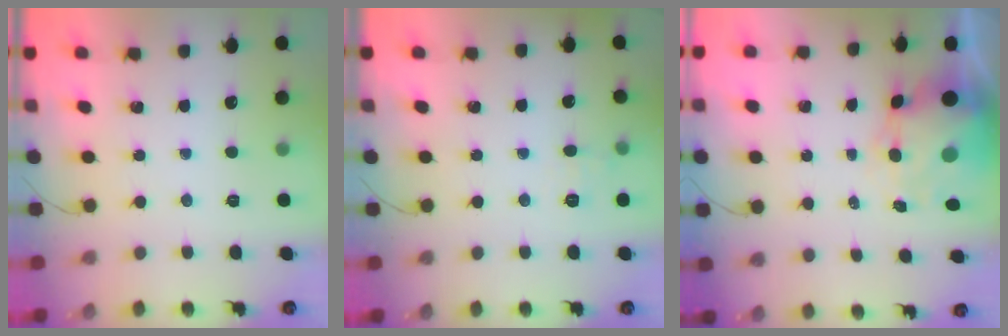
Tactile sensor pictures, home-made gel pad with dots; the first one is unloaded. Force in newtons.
{"total": 6.7, "press": 6.5, "slide": 1.6}
{"total": 9.4, "press": 9.1, "slide": 2.3}